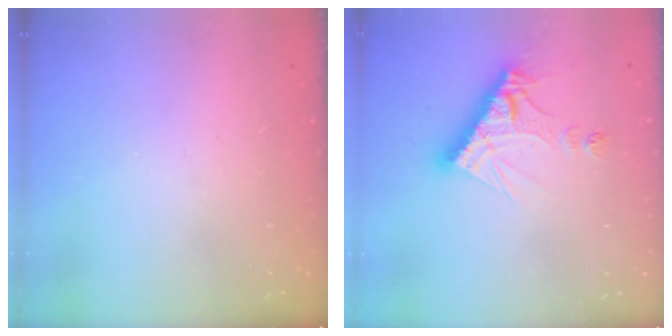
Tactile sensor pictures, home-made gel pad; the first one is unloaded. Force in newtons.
{"total": 11.2, "press": 11.2, "slide": 1.0}